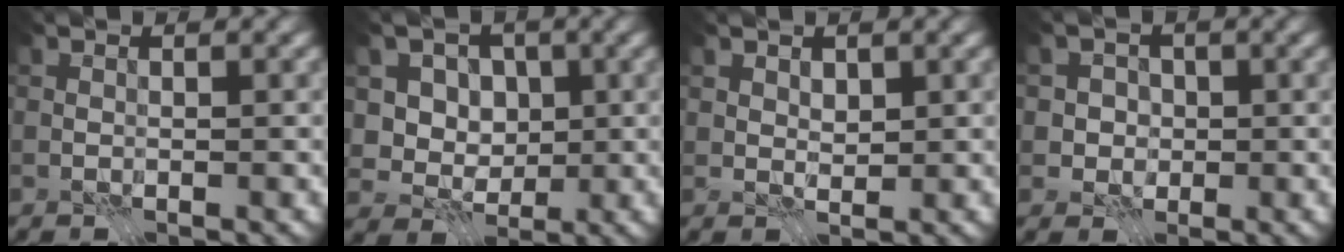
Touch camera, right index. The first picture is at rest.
{"total": 7.2, "force": [1.4, 6.1, 3.6], "torque": [-0.044, 0.013, 0.005]}
{"total": 1.2, "force": [0.7, 0.8, 0.6], "torque": [-0.013, -0.004, 0.012]}
{"total": 2.4, "force": [-0.2, 2.3, 0.6], "torque": [0.005, 0.003, -0.010]}